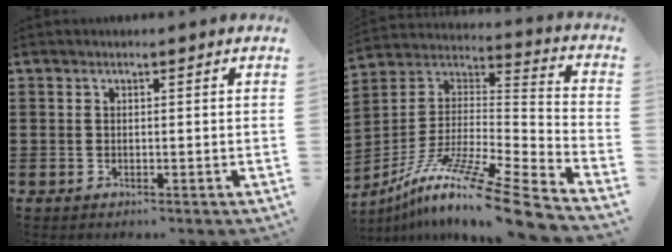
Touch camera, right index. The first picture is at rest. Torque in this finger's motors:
{"motor_torque": [1.53, 0.61, 0.61, 0.18]}